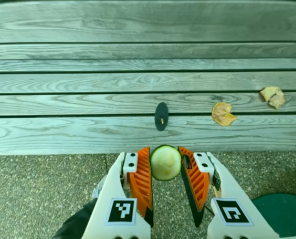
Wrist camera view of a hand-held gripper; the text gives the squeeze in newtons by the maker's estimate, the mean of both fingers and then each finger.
{"total": 7.8, "left": 7.7, "right": 7.9}